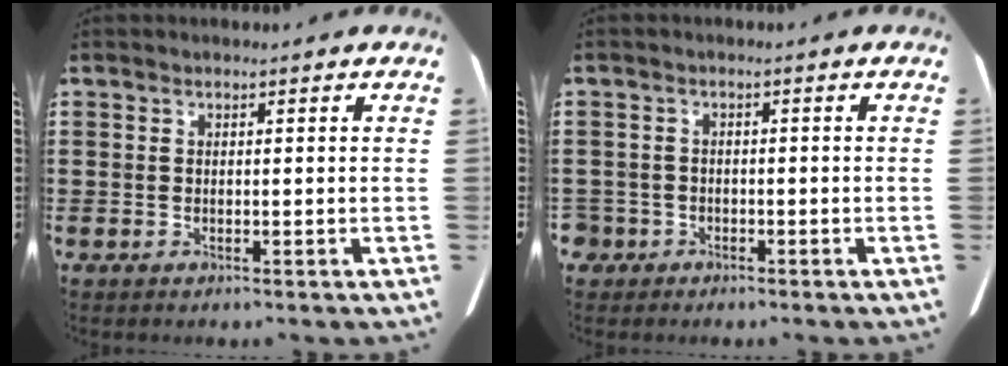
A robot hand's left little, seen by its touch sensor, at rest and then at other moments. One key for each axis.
{"total": 1.8, "fx": -1.4, "fy": 1.0, "fz": 0.2, "tx": -0.017, "ty": -0.001, "tz": -0.035}